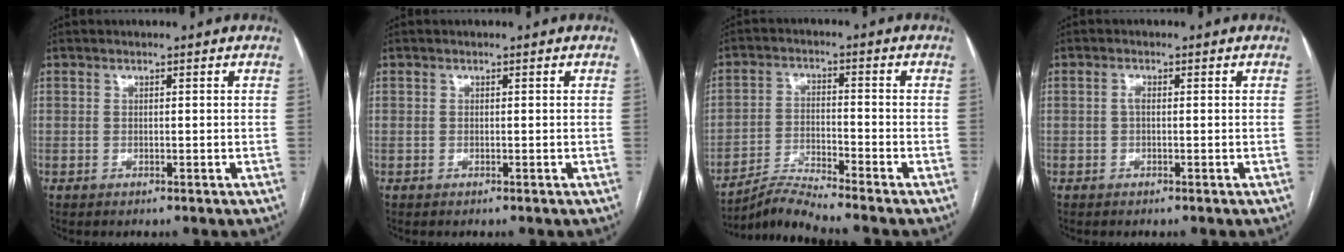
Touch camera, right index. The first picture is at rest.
{"total": 0.0}
{"total": 5.9, "force": [-5.5, -2.0, 0.9], "torque": [-0.029, -0.019, -0.104]}
{"total": 1.1, "force": [0.0, 0.4, 1.0], "torque": [-0.022, 0.002, -0.001]}